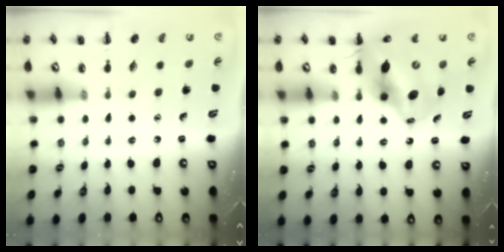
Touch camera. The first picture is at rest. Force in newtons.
{"total": 14.4, "press": 13.8, "slide": 4.2}